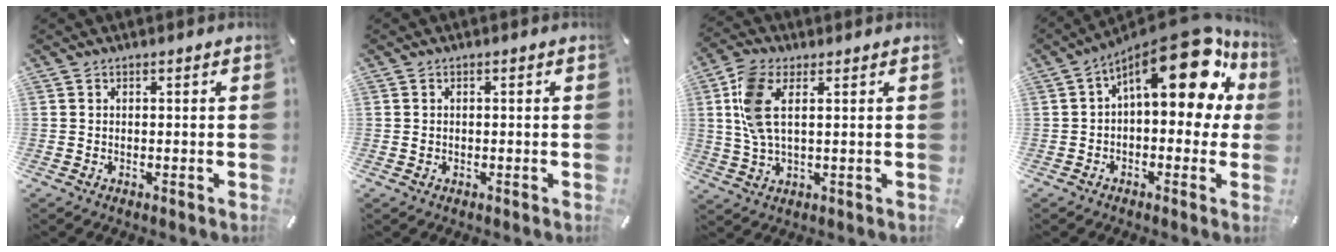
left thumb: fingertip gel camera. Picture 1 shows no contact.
{"total": 0.7, "force": [-0.2, 0.5, 0.4], "torque": [-0.008, 0.002, -0.005]}
{"total": 9.0, "force": [2.4, 4.1, 7.6], "torque": [-0.177, -0.003, 0.039]}
{"total": 19.3, "force": [9.1, 8.1, 15.0], "torque": [-0.214, -0.064, 0.147]}